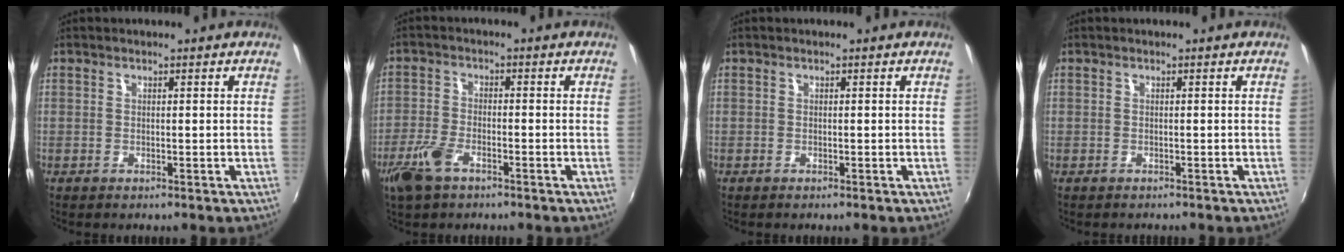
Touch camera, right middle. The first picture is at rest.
{"total": 6.5, "force": [-4.1, 2.8, 4.1], "torque": [-0.104, -0.008, -0.082]}
{"total": 0.0}
{"total": 0.7, "force": [-0.6, 0.4, -0.1], "torque": [-0.002, -0.001, -0.011]}